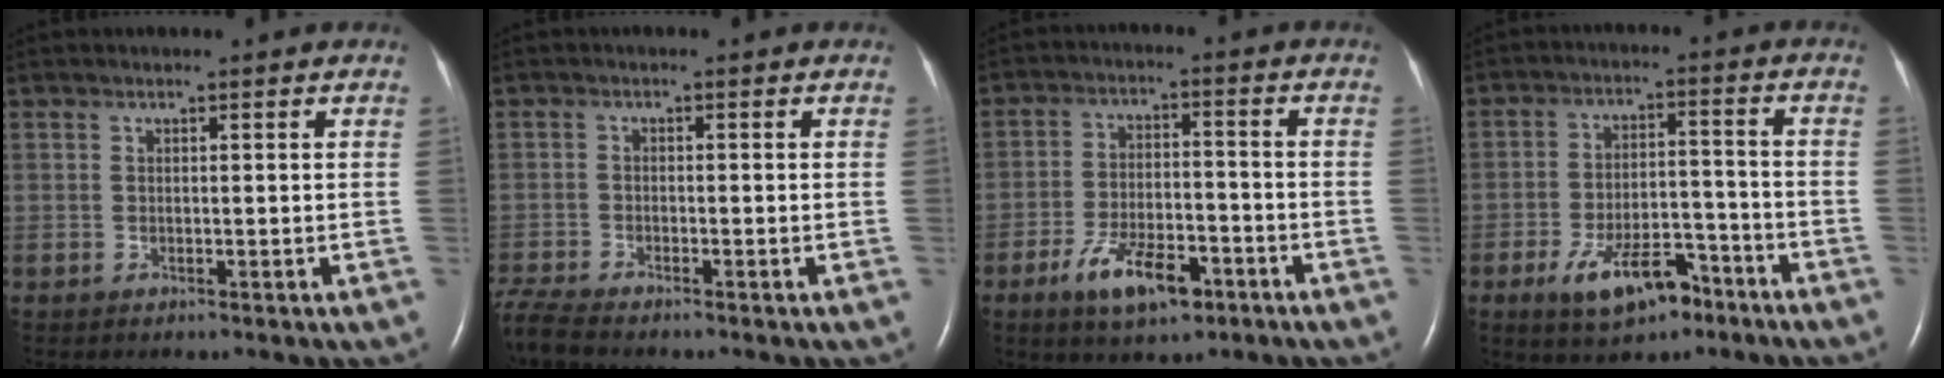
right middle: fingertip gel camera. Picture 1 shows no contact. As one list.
[{"total": 4.4, "force": [-4.2, -0.2, 1.4], "torque": [-0.034, -0.019, -0.082]}, {"total": 9.2, "force": [-5.3, 3.6, 6.7], "torque": [-0.129, -0.003, -0.087]}, {"total": 9.7, "force": [-6.0, 4.1, 6.4], "torque": [-0.118, 0.004, -0.096]}]